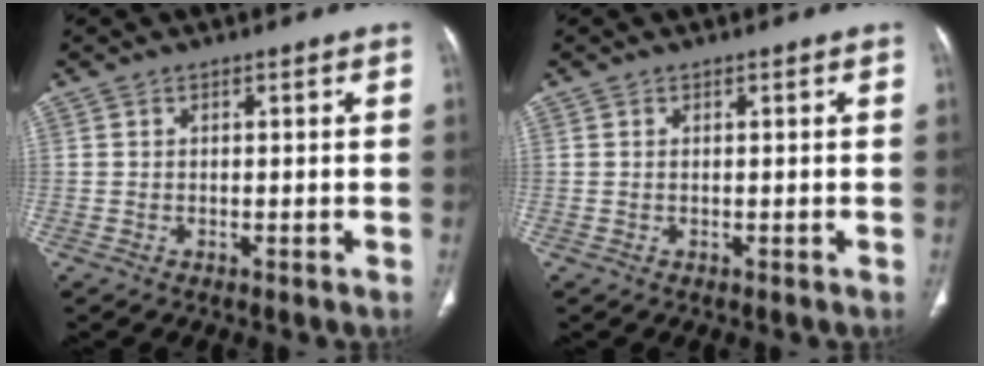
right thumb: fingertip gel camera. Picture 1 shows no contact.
{"total": 0.0}